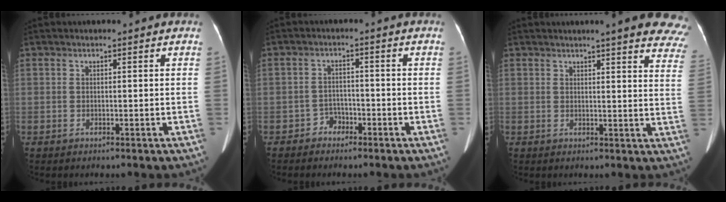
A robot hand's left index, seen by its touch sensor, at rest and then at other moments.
{"total": 3.4, "force": [-3.1, 1.4, -0.4], "torque": [0.008, 0.005, -0.056]}
{"total": 18.4, "force": [16.2, 2.0, 8.5], "torque": [-0.089, -0.040, 0.168]}